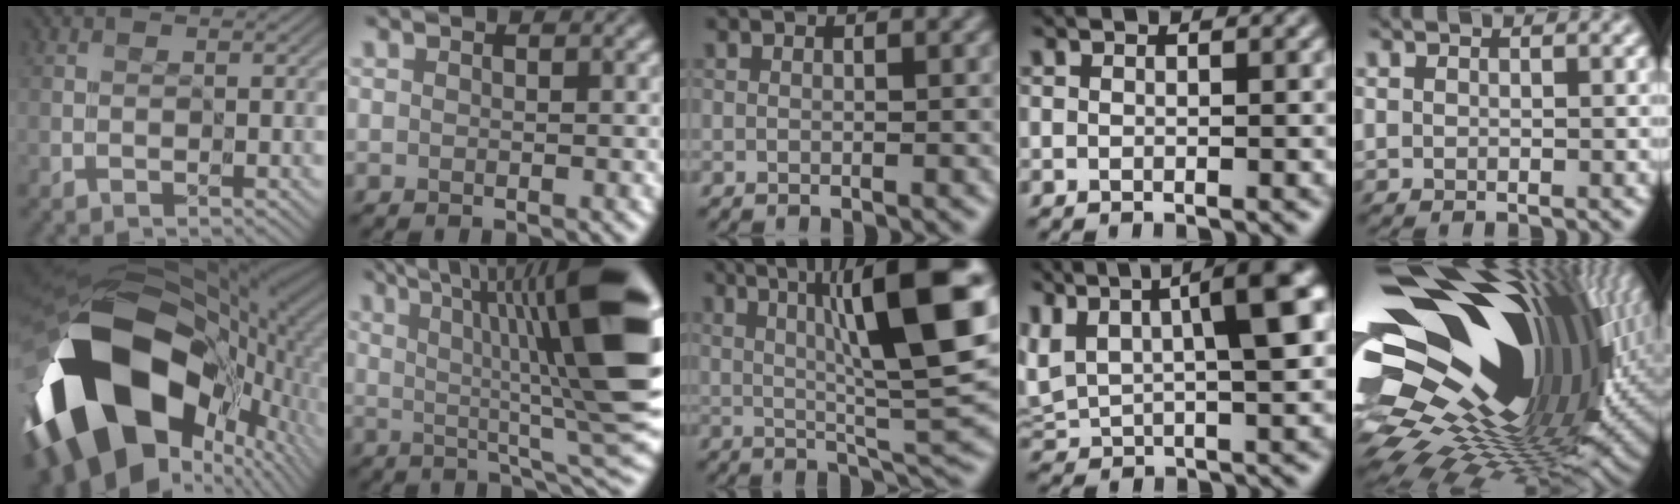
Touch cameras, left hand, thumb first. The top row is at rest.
{"thumb": {"total": 21.5, "force": [-5.3, 14.0, 15.4], "torque": [-0.332, -0.095, -0.052]}, "index": {"total": 14.9, "force": [2.9, 2.7, 14.4], "torque": [-0.201, 0.010, 0.047]}, "middle": {"total": 11.7, "force": [2.9, 2.4, 11.1], "torque": [-0.174, 0.013, 0.055]}, "ring": {"total": 8.8, "force": [2.5, 3.5, 7.6], "torque": [-0.142, 0.014, 0.048]}, "little": {"total": 19.6, "force": [3.3, 10.4, 16.3], "torque": [-0.287, -0.024, 0.056]}}